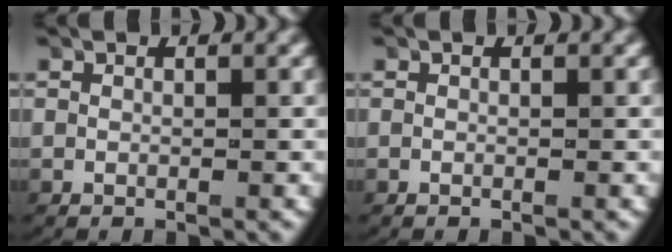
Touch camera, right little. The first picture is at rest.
{"total": 0.0}